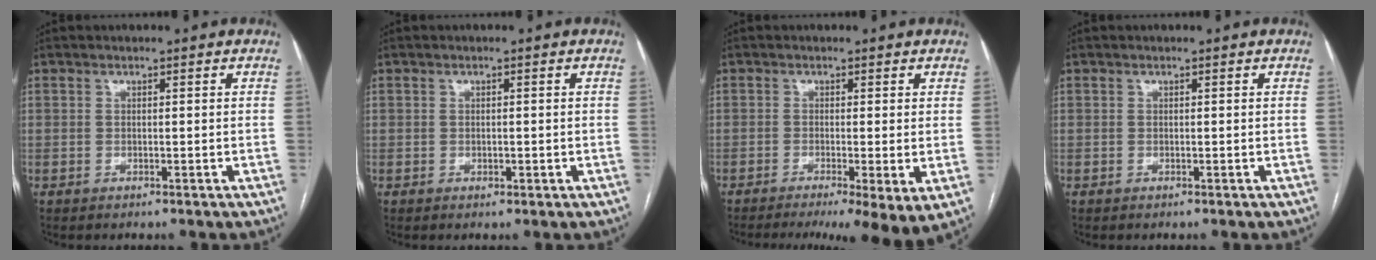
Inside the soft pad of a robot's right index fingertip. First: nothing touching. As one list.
[{"total": 0.9, "force": [-0.2, 0.7, 0.6], "torque": [-0.007, 0.001, 0.002]}, {"total": 9.1, "force": [-5.4, 1.1, 7.2], "torque": [-0.099, -0.014, -0.085]}, {"total": 0.0}]